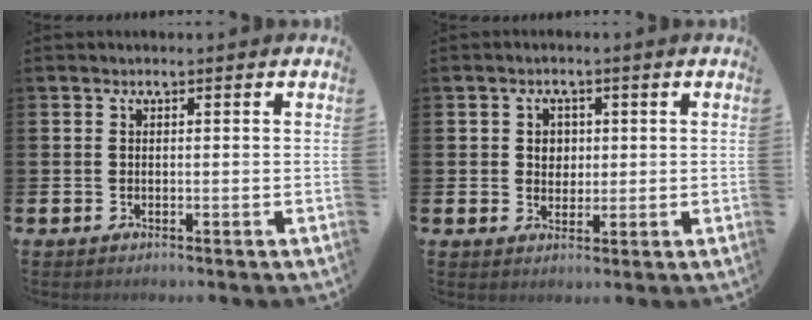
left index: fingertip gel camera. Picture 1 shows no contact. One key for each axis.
{"total": 2.6, "fx": 0.8, "fy": 2.3, "fz": 0.9, "tx": -0.007, "ty": 0.006, "tz": 0.008}